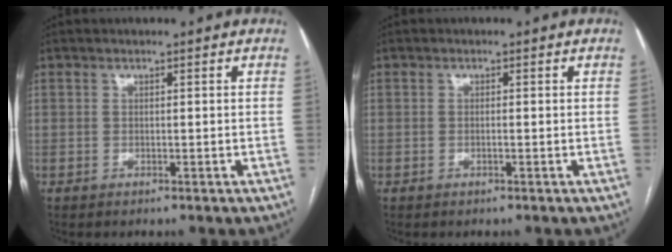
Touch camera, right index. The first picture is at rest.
{"total": 0.6, "force": [-0.2, 0.1, 0.6], "torque": [-0.012, 0.000, -0.001]}